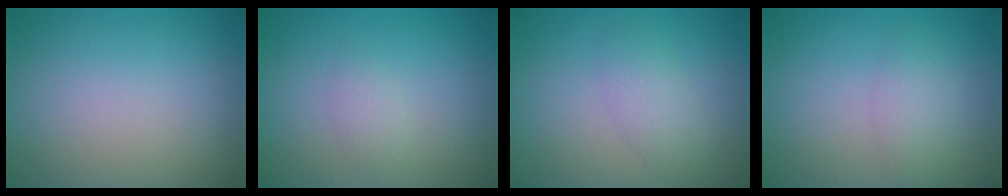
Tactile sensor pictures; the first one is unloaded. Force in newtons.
{"total": 1.1, "press": 1.1, "slide": 0.1}
{"total": 2.3, "press": 2.3, "slide": 0.1}
{"total": 2.2, "press": 2.1, "slide": 0.2}